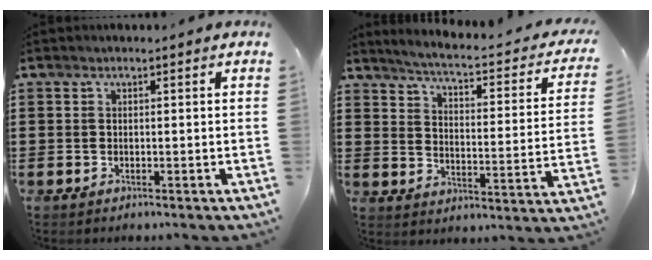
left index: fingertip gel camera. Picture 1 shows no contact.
{"total": 3.3, "force": [2.9, -0.2, 1.6], "torque": [-0.051, -0.028, 0.038]}